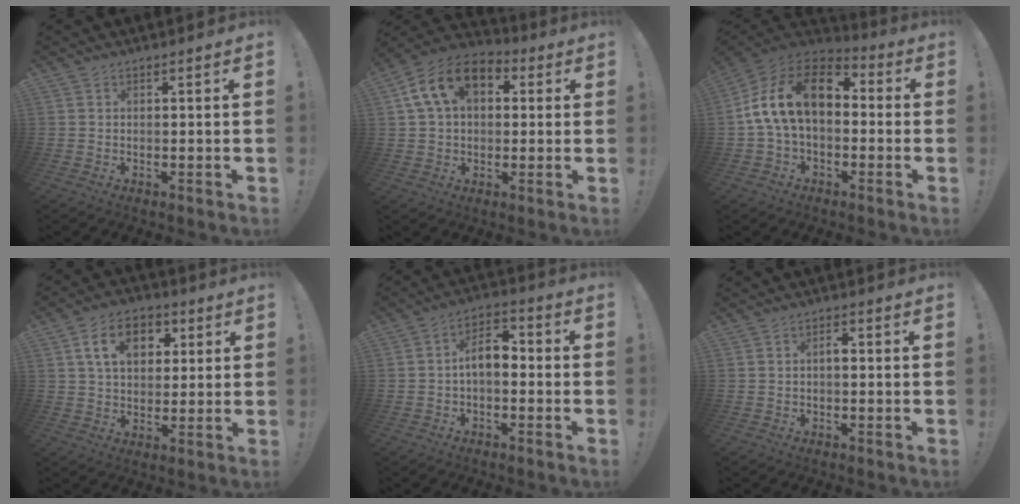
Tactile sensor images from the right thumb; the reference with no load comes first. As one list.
[{"total": 14.6, "force": [5.0, 10.0, 9.4], "torque": [-0.153, 0.004, 0.095]}, {"total": 17.7, "force": [3.3, 10.4, 13.9], "torque": [-0.242, 0.009, 0.064]}, {"total": 12.4, "force": [4.4, 8.5, 7.9], "torque": [-0.123, 0.002, 0.083]}, {"total": 7.8, "force": [-0.8, 4.4, 6.3], "torque": [-0.109, 0.010, -0.012]}, {"total": 1.7, "force": [-0.3, 0.8, 1.5], "torque": [-0.021, 0.002, -0.011]}]